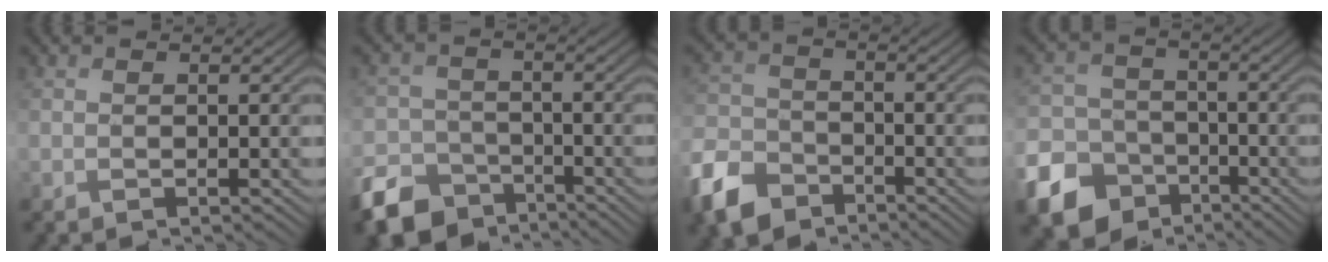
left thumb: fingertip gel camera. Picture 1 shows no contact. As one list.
[{"total": 8.9, "force": [-6.2, 5.5, 3.1], "torque": [-0.075, -0.019, -0.125]}, {"total": 8.3, "force": [-5.6, 5.1, 3.4], "torque": [-0.093, -0.016, -0.131]}, {"total": 12.9, "force": [-7.2, 9.8, 4.3], "torque": [-0.134, -0.054, -0.137]}]